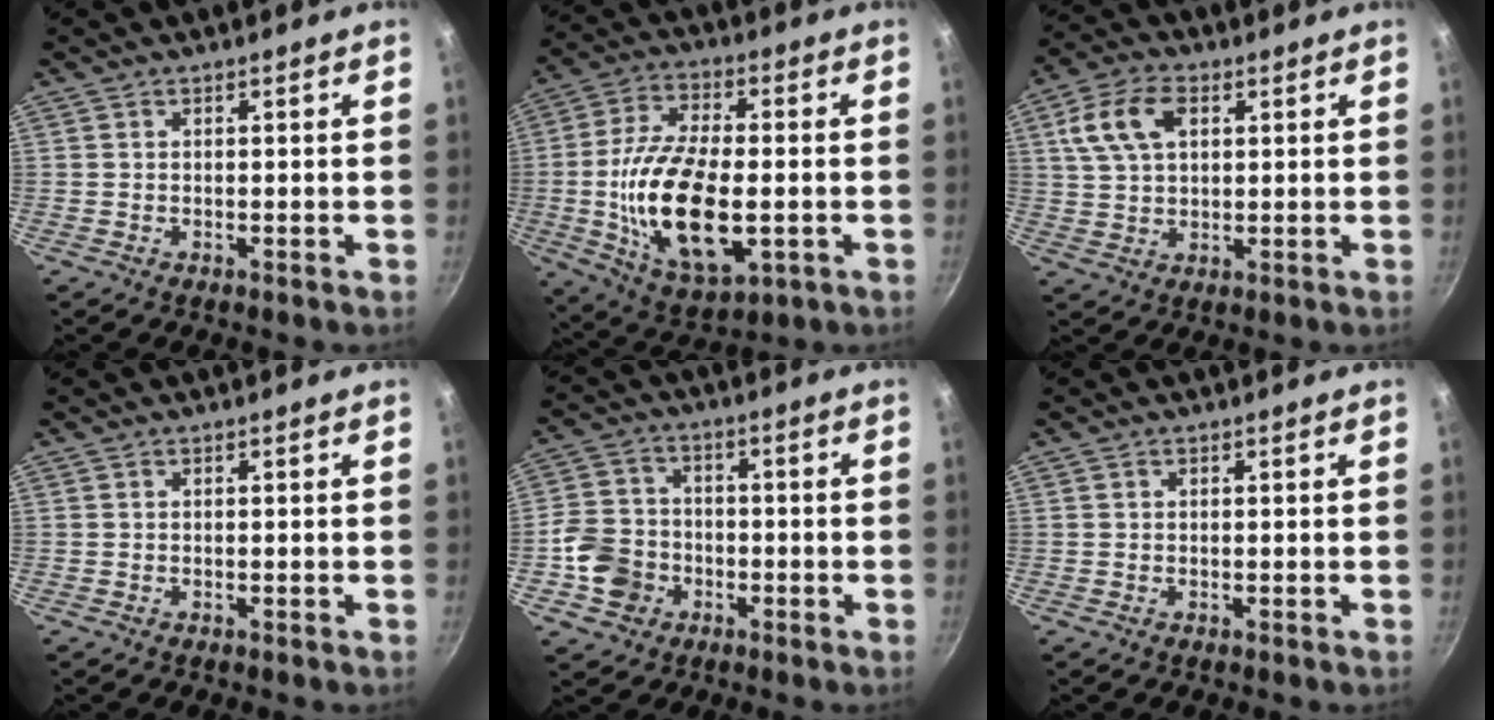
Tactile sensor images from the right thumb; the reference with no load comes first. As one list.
[{"total": 20.2, "force": [-2.8, 9.8, 17.5], "torque": [-0.326, 0.001, -0.036]}, {"total": 10.0, "force": [3.3, 6.2, 7.2], "torque": [-0.135, 0.008, 0.059]}, {"total": 0.0}, {"total": 9.2, "force": [-3.0, 7.8, 3.8], "torque": [-0.051, 0.020, -0.056]}, {"total": 0.0}]